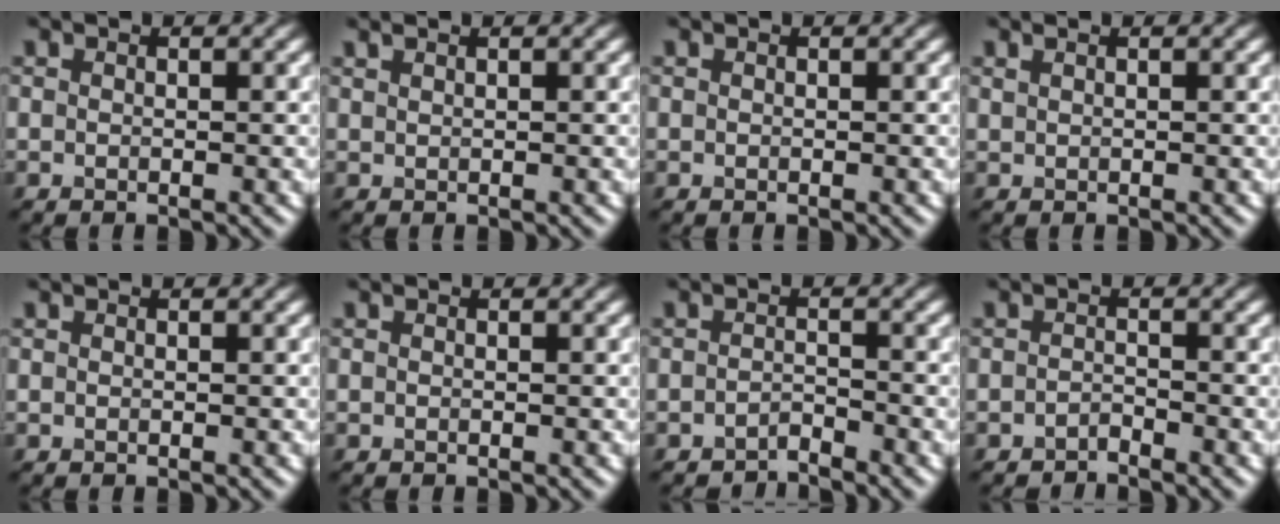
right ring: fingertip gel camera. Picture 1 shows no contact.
{"total": 0.8, "force": [0.6, 0.2, 0.4], "torque": [-0.006, -0.002, 0.010]}
{"total": 0.0}
{"total": 0.6, "force": [0.5, 0.2, 0.3], "torque": [-0.008, 0.001, 0.009]}
{"total": 0.0}
{"total": 0.0}
{"total": 1.5, "force": [-1.5, 0.1, 0.2], "torque": [-0.003, 0.004, -0.029]}
{"total": 1.1, "force": [-1.1, 0.2, 0.2], "torque": [-0.002, 0.004, -0.020]}